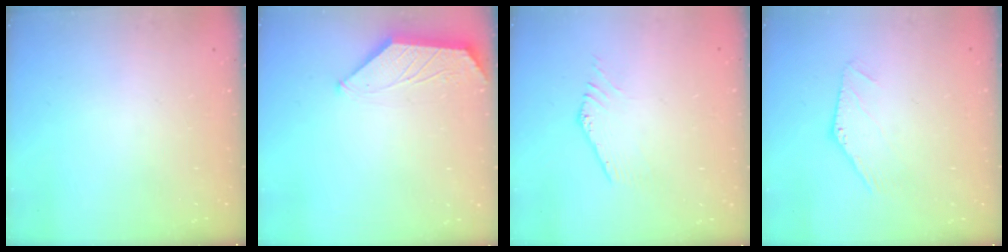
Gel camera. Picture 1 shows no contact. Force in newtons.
{"total": 1.3, "press": 1.3, "slide": 0.3}
{"total": 0.7, "press": 0.7, "slide": 0.1}
{"total": 0.0}